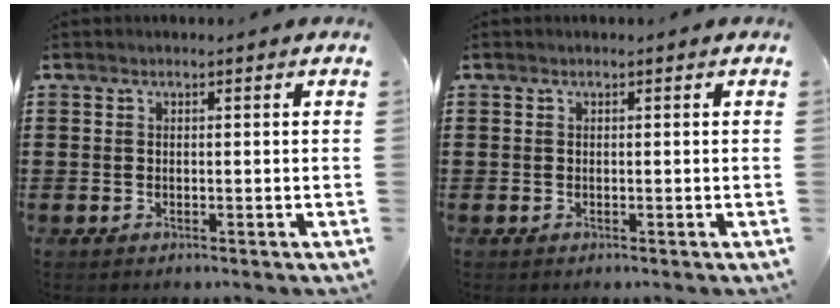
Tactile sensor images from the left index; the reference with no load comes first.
{"total": 0.0}